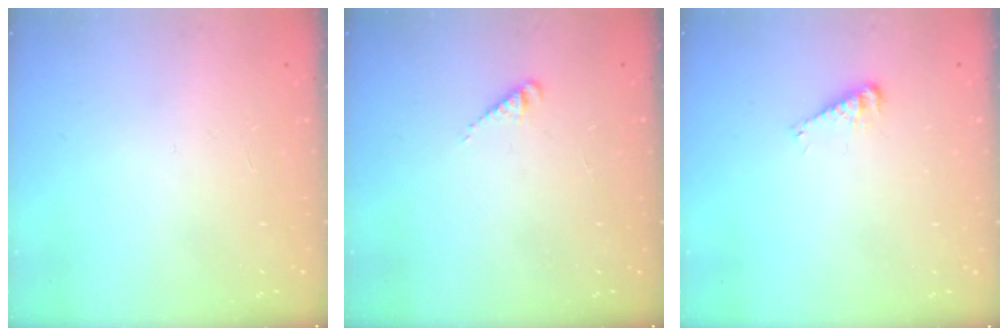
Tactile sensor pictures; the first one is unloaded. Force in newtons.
{"total": 2.3, "press": 2.3, "slide": 0.2}
{"total": 4.8, "press": 4.7, "slide": 0.5}